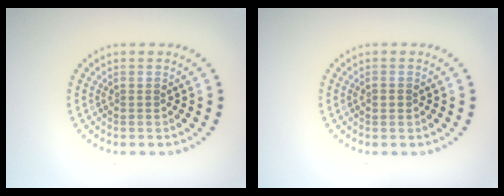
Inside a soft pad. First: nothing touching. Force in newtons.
{"total": 1.1, "press": 1.1, "slide": 0.2}